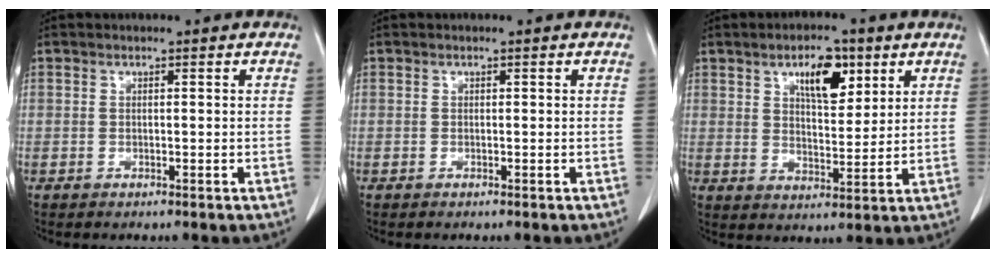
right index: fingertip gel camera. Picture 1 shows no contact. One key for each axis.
{"total": 0.0}
{"total": 8.0, "fx": 4.1, "fy": 3.3, "fz": 6.0, "tx": -0.098, "ty": 0.004, "tz": 0.068}